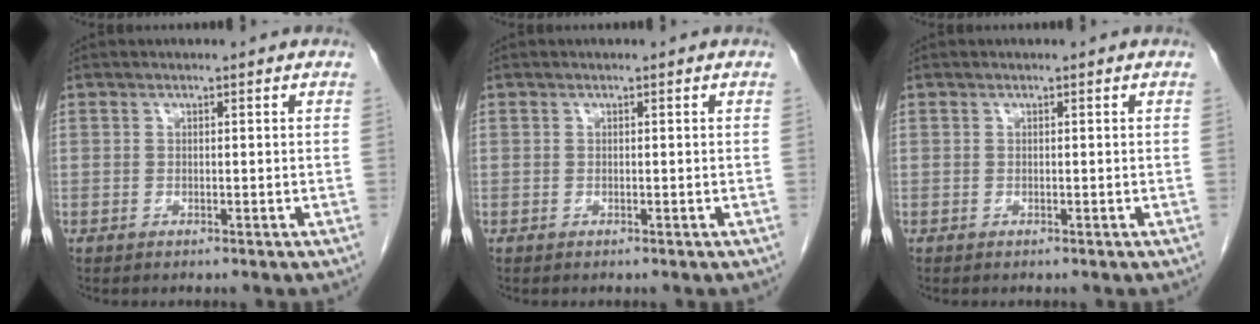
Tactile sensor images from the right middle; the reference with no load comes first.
{"total": 0.0}
{"total": 0.0}